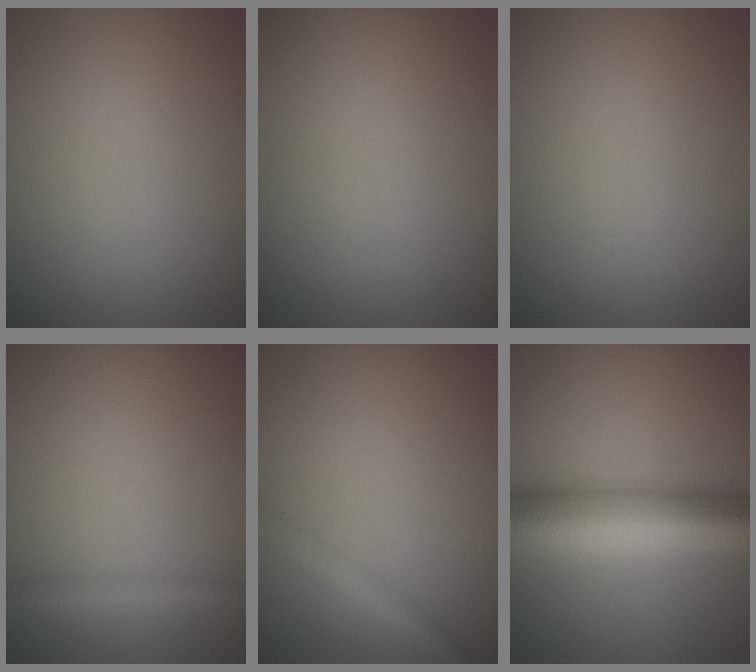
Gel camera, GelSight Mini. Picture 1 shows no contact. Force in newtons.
{"total": 0.0}
{"total": 0.0}
{"total": 1.6, "press": 1.6, "slide": 0.1}
{"total": 2.9, "press": 2.9, "slide": 0.2}
{"total": 9.8, "press": 9.8, "slide": 0.1}